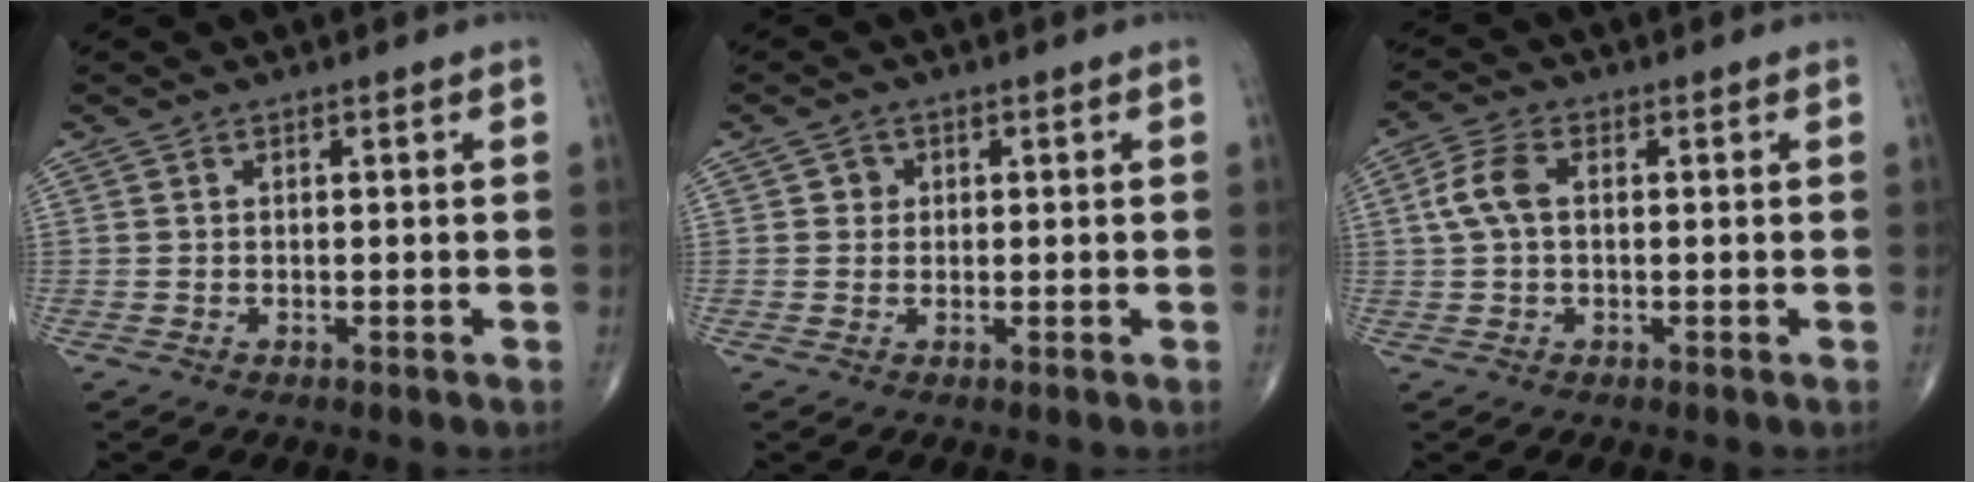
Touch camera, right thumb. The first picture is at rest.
{"total": 1.6, "force": [0.3, 1.5, 0.4], "torque": [0.004, 0.002, 0.001]}
{"total": 5.6, "force": [0.7, 3.2, 4.5], "torque": [-0.104, 0.017, 0.009]}